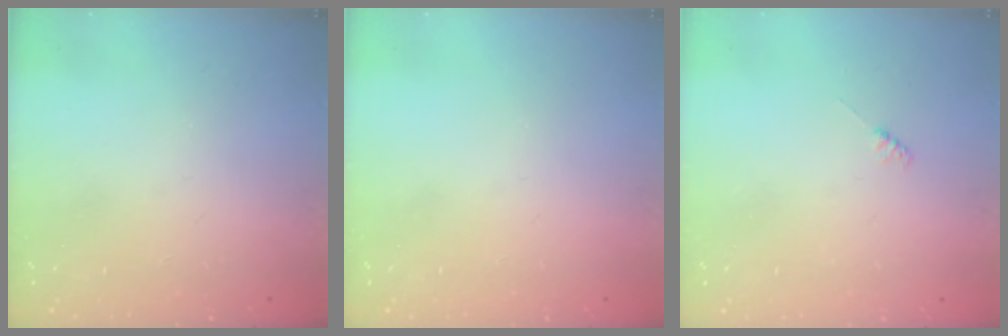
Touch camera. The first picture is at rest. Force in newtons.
{"total": 0.0}
{"total": 2.3, "press": 2.3, "slide": 0.3}